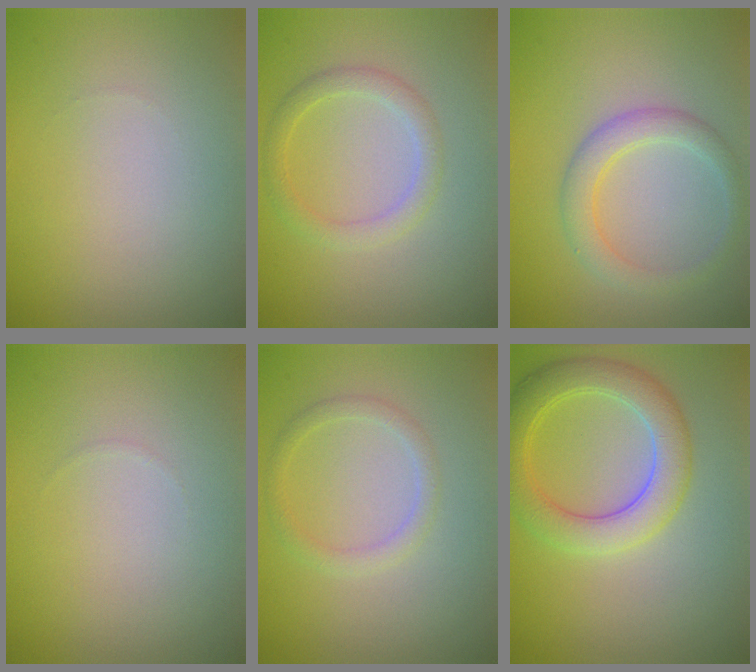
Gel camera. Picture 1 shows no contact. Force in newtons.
{"total": 2.1, "press": 2.1, "slide": 0.1}
{"total": 2.8, "press": 2.8, "slide": 0.1}
{"total": 0.0}
{"total": 1.6, "press": 1.6, "slide": 0.1}
{"total": 4.9, "press": 4.9, "slide": 0.2}